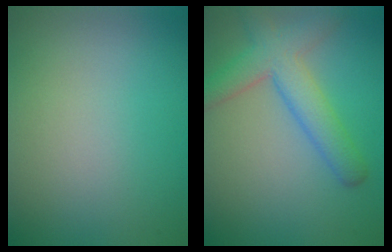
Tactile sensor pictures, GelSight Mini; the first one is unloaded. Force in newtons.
{"total": 4.9, "press": 4.9, "slide": 0.3}